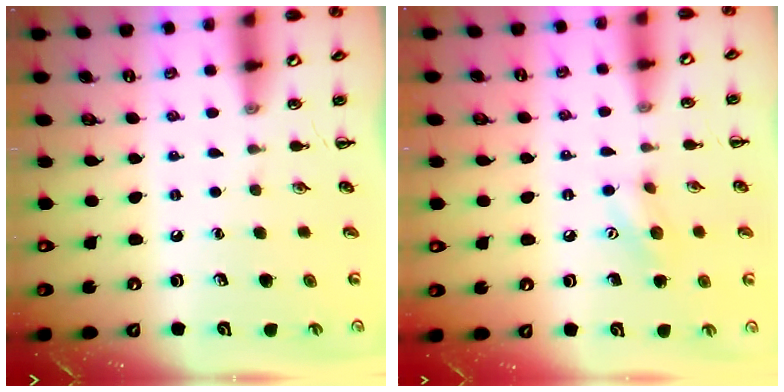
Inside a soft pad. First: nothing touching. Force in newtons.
{"total": 7.7, "press": 7.5, "slide": 1.5}